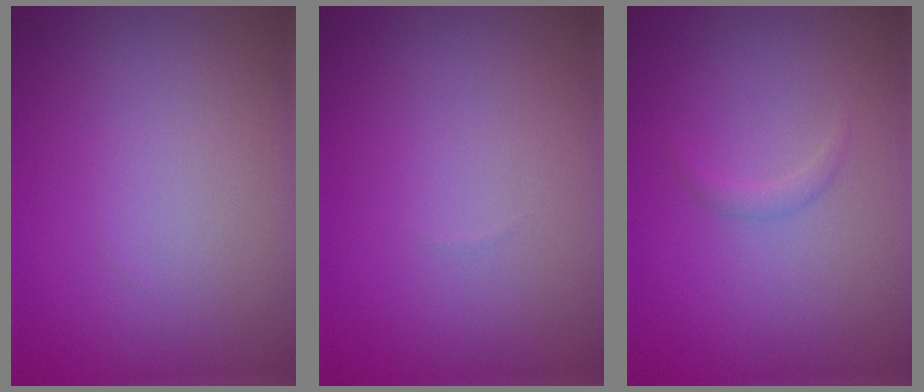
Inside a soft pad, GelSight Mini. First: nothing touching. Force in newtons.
{"total": 0.0}
{"total": 0.8, "press": 0.8, "slide": 0.0}